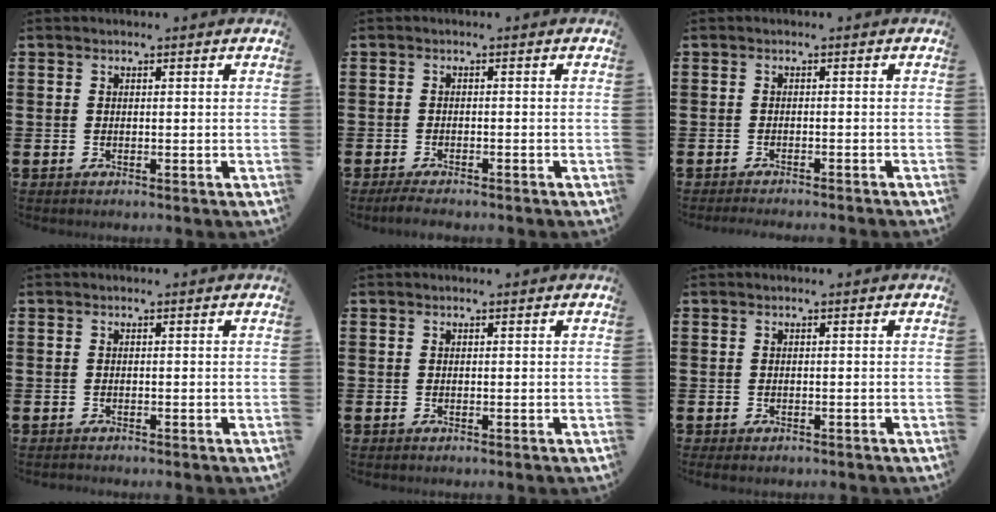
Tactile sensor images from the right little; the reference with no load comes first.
{"total": 1.5, "force": [-1.2, 0.3, 0.8], "torque": [-0.014, 0.001, -0.025]}
{"total": 1.1, "force": [-1.0, -0.2, 0.1], "torque": [-0.002, 0.000, -0.021]}
{"total": 0.0}
{"total": 0.0}
{"total": 0.0}